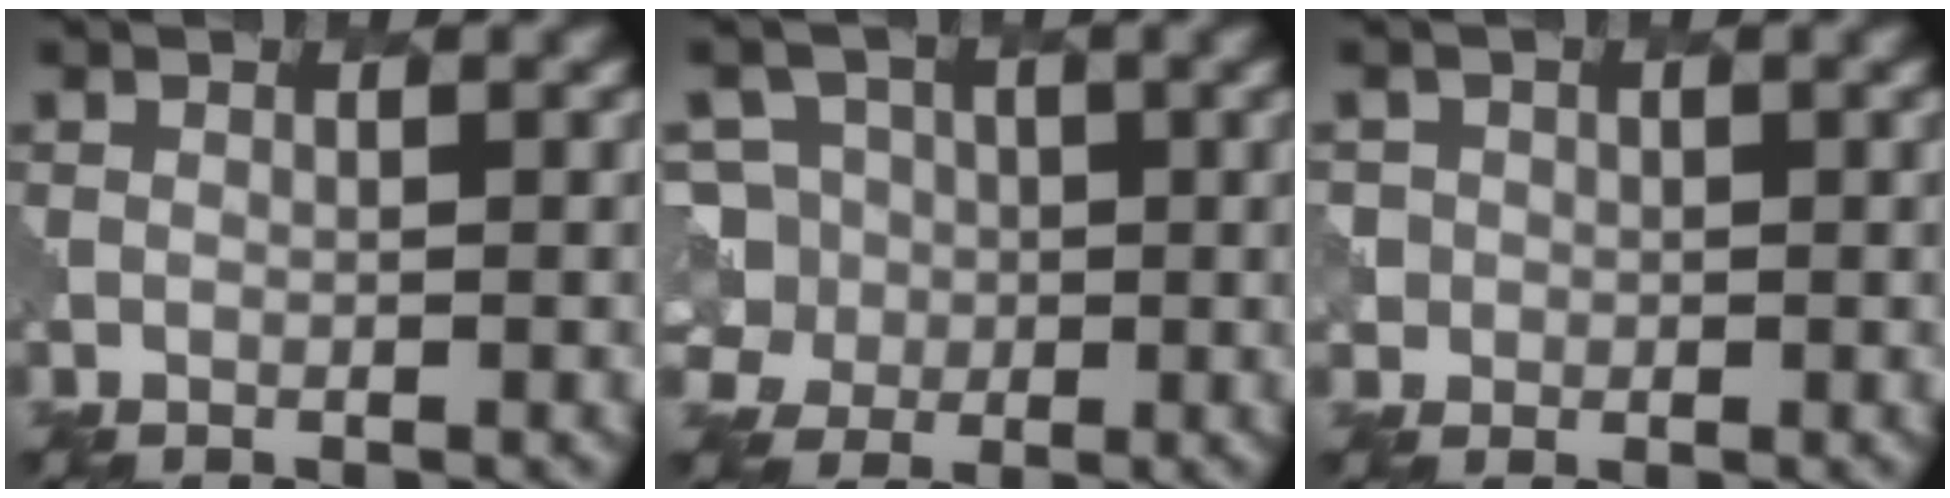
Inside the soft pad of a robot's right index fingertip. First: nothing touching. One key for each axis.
{"total": 7.2, "fx": -0.9, "fy": 6.9, "fz": 2.1, "tx": -0.044, "ty": 0.026, "tz": -0.046}
{"total": 2.3, "fx": 0.2, "fy": 2.3, "fz": -0.3, "tx": 0.009, "ty": 0.008, "tz": 0.000}